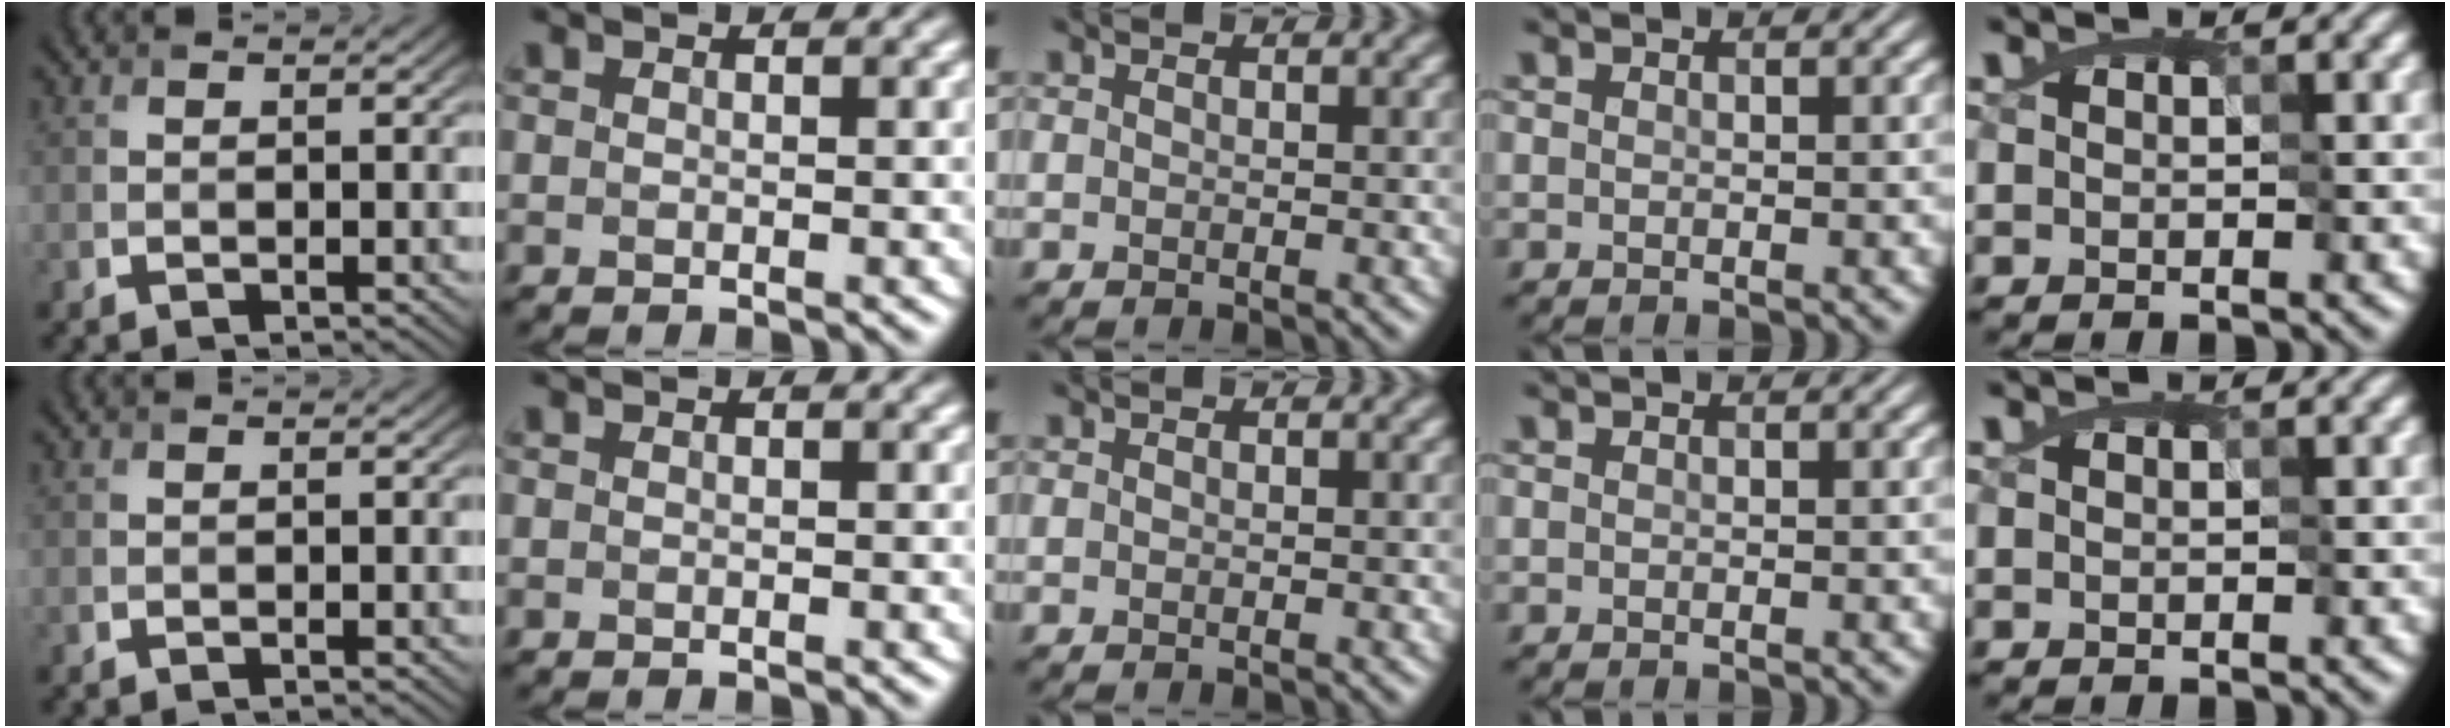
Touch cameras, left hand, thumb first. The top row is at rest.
{}